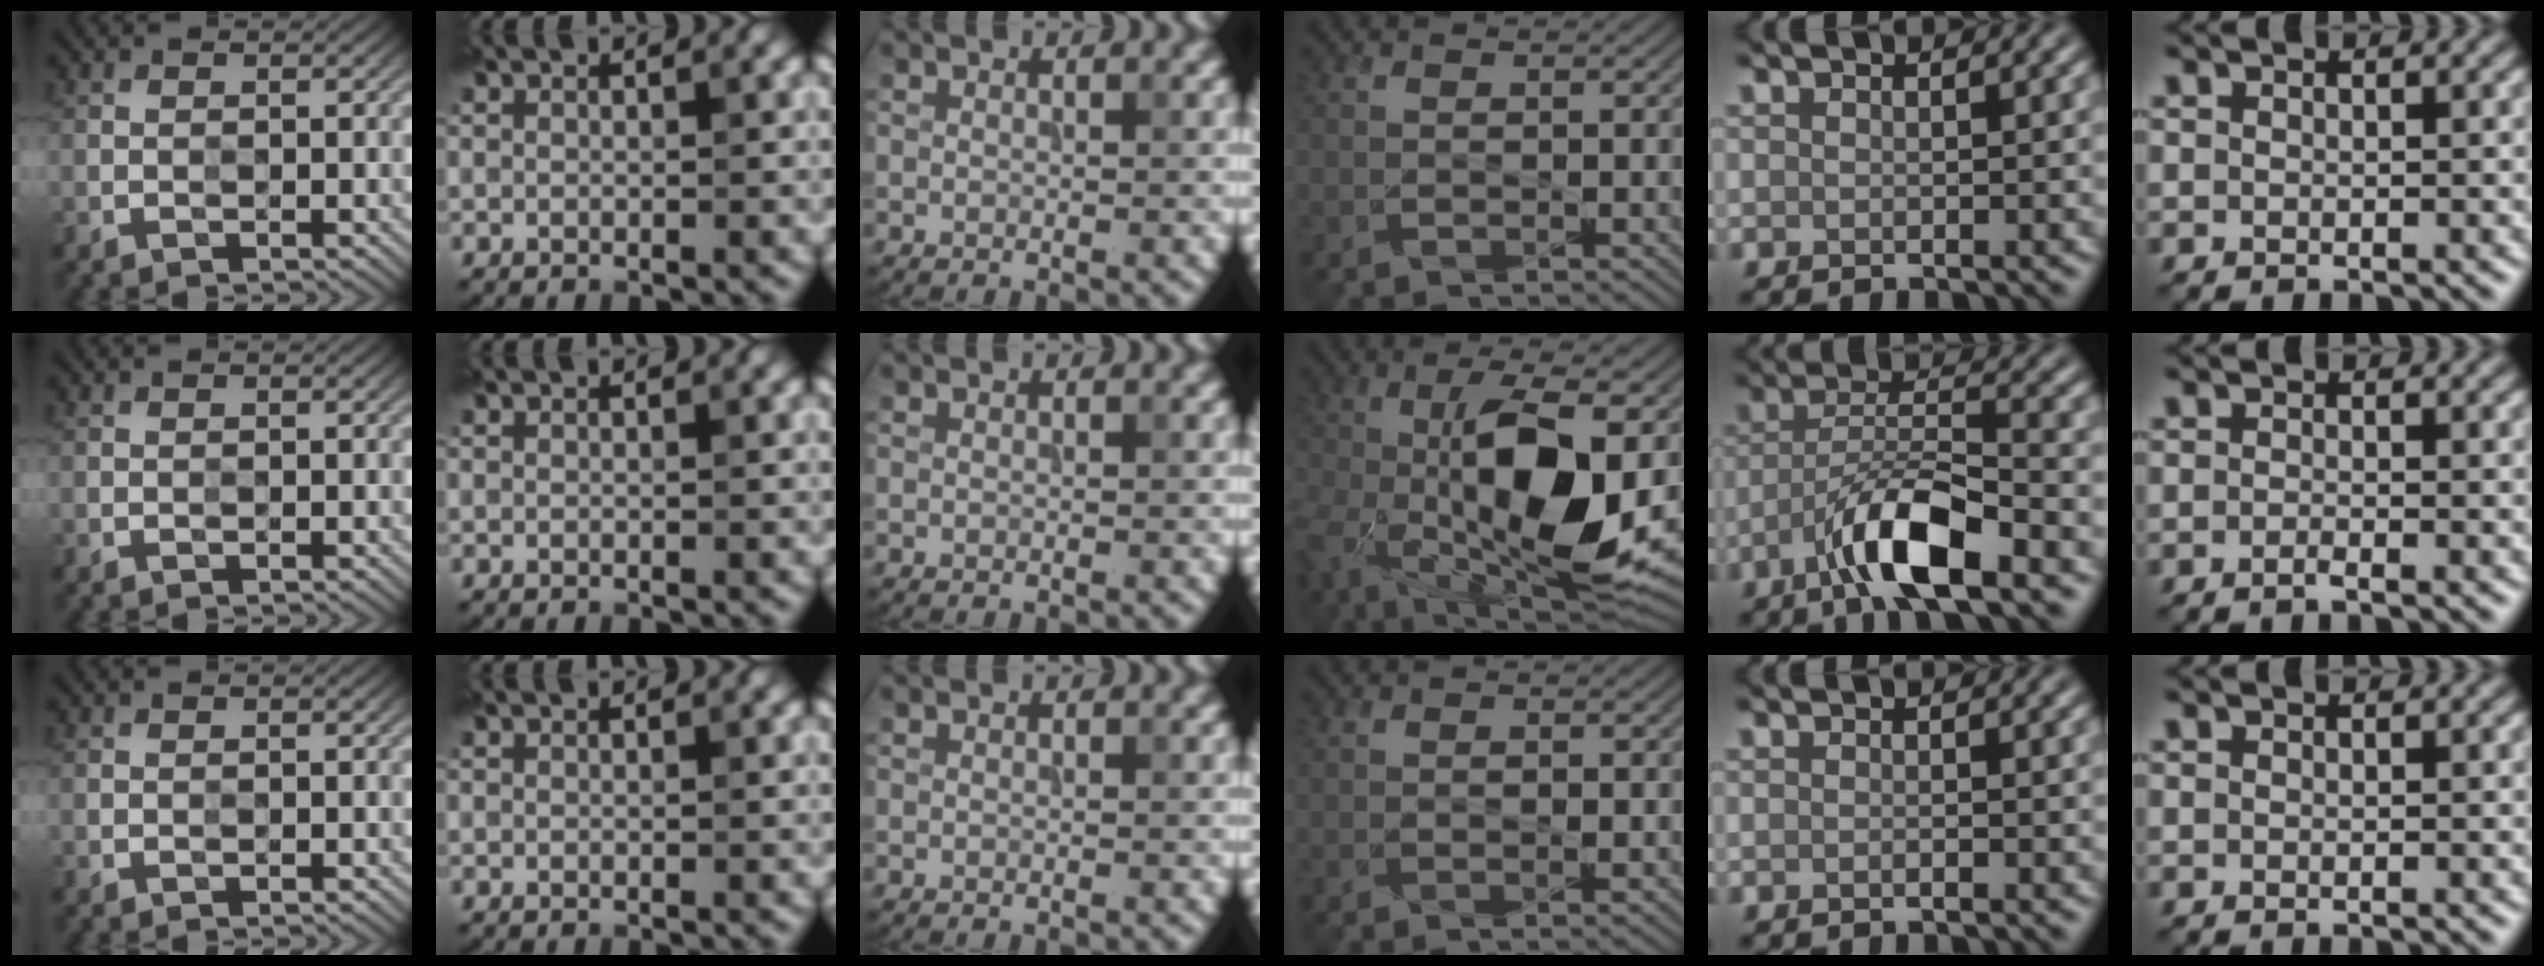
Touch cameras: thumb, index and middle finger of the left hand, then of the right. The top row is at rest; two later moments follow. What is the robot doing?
{"motion": "press", "object": "stopwatch"}